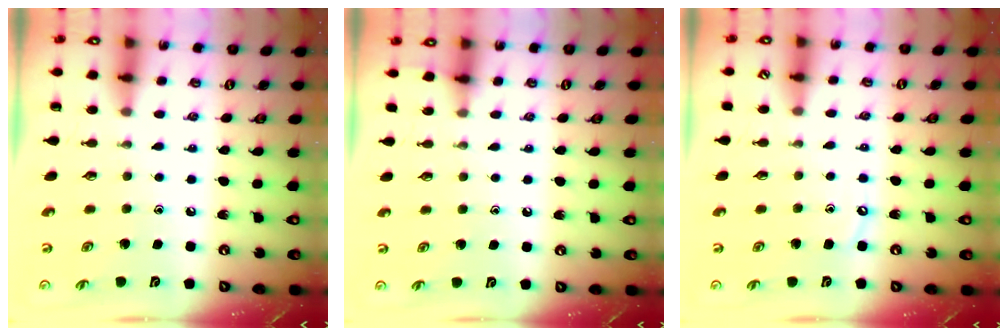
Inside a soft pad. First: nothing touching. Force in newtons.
{"total": 2.8, "press": 2.8, "slide": 0.5}
{"total": 3.8, "press": 3.8, "slide": 0.5}